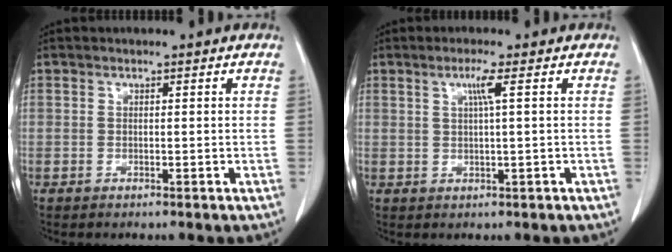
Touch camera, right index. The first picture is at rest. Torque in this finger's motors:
{"motor_torque": [0.21, -0.07, 0.07, 0.04]}